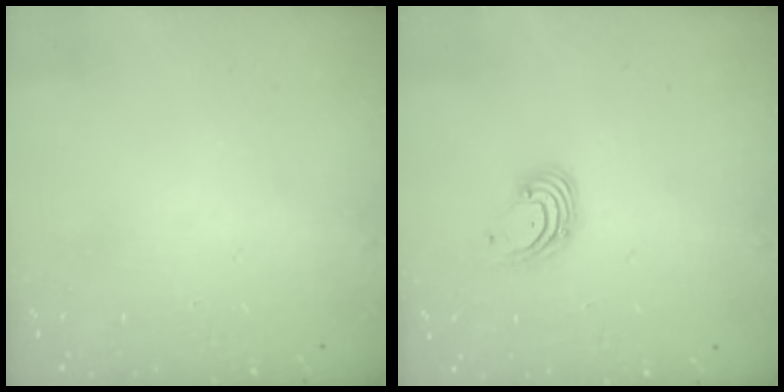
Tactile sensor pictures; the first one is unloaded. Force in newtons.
{"total": 2.6, "press": 2.6, "slide": 0.1}